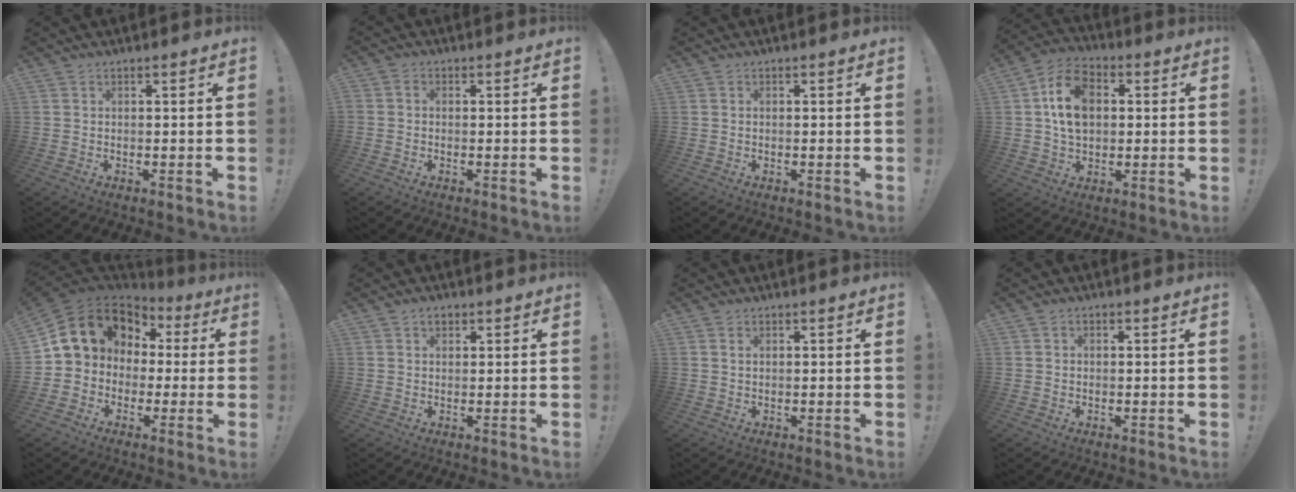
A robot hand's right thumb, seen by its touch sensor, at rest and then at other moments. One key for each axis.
{"total": 1.2, "fx": -0.6, "fy": 0.8, "fz": 0.6, "tx": -0.014, "ty": 0.005, "tz": -0.011}
{"total": 0.0}
{"total": 13.2, "fx": 2.1, "fy": 9.3, "fz": 9.1, "tx": -0.143, "ty": 0.008, "tz": 0.040}
{"total": 14.1, "fx": 4.0, "fy": 11.8, "fz": 6.5, "tx": -0.111, "ty": -0.008, "tz": 0.095}
{"total": 2.3, "fx": 1.2, "fy": 1.5, "fz": 1.2, "tx": -0.012, "ty": -0.001, "tz": 0.020}
{"total": 0.9, "fx": 0.4, "fy": 0.5, "fz": 0.7, "tx": -0.007, "ty": 0.000, "tz": 0.007}
{"total": 0.8, "fx": -0.2, "fy": 0.6, "fz": 0.4, "tx": -0.006, "ty": 0.003, "tz": -0.003}